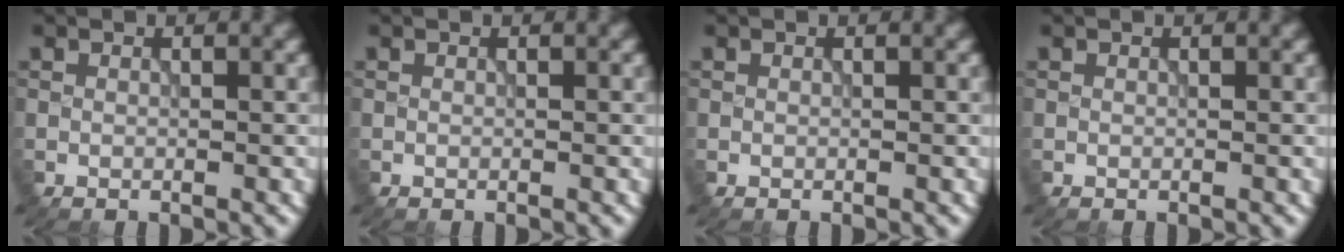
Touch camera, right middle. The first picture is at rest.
{"total": 0.0}
{"total": 0.0}
{"total": 0.0}